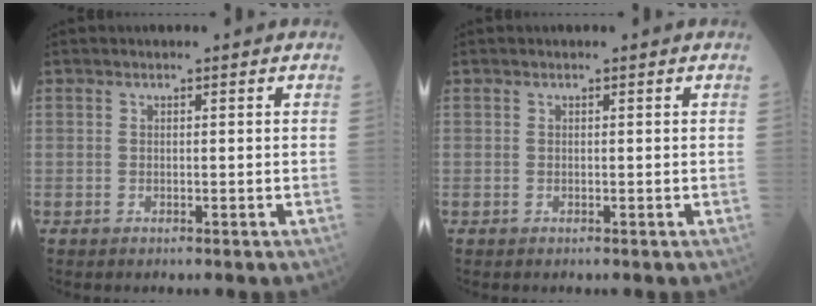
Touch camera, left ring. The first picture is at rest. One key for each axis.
{"total": 0.0}